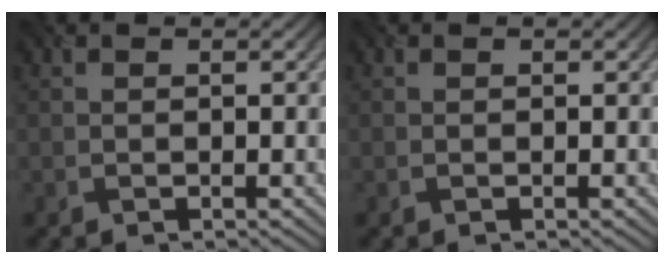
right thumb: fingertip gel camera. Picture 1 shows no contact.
{"total": 0.0}